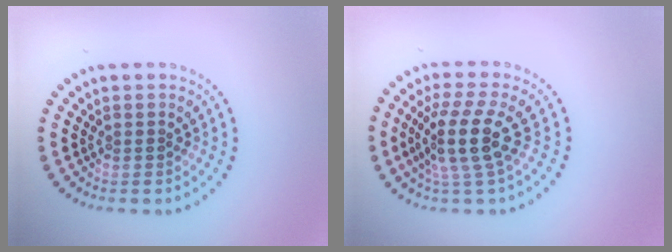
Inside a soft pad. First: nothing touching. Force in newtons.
{"total": 4.3, "press": 3.4, "slide": 2.7}